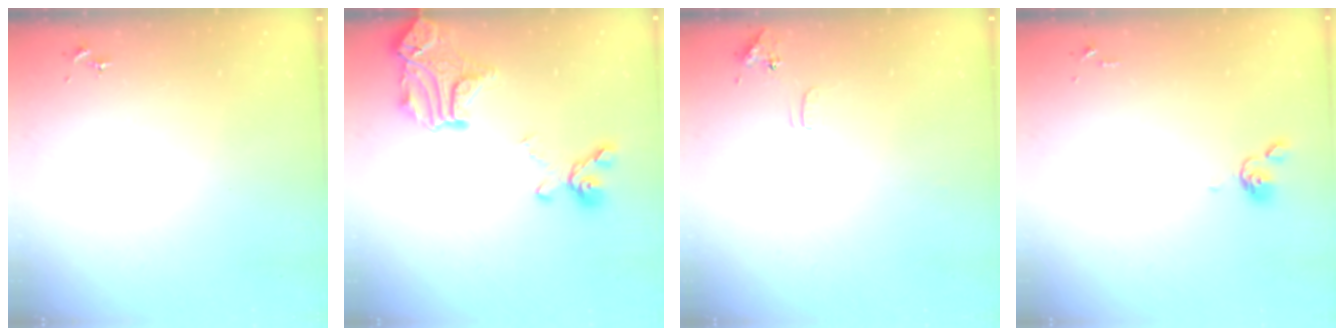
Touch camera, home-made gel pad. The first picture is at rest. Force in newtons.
{"total": 21.0, "press": 20.9, "slide": 2.0}
{"total": 6.9, "press": 6.9, "slide": 0.8}
{"total": 5.2, "press": 5.1, "slide": 1.1}